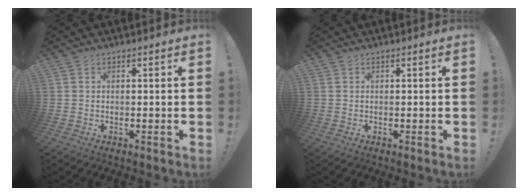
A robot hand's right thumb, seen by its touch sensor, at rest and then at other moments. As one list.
[{"total": 0.0}]